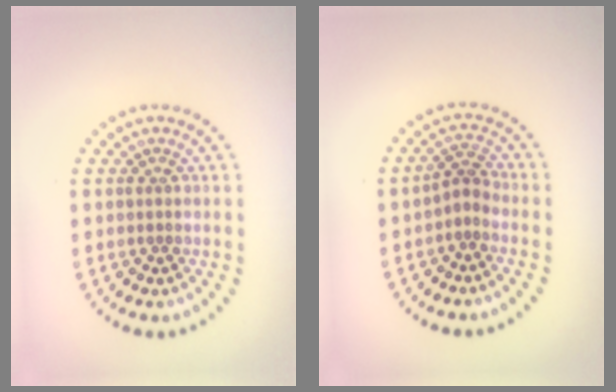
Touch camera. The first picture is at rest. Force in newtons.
{"total": 1.7, "press": 1.2, "slide": 1.3}